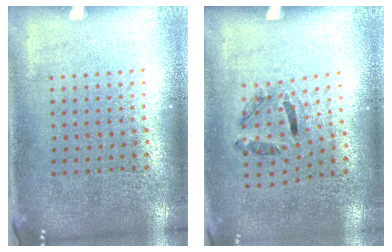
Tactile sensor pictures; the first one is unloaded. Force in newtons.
{"total": 1.3, "press": 0.6, "slide": 1.1}